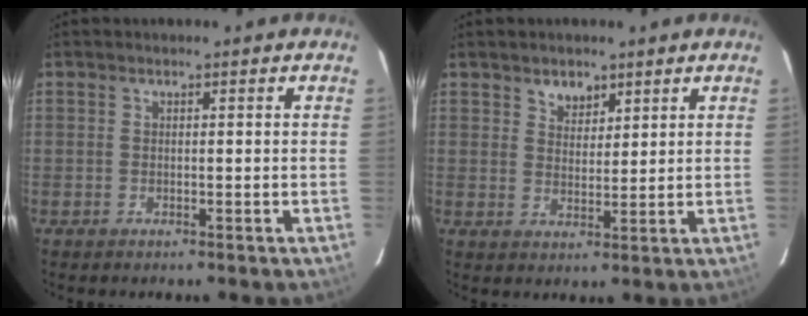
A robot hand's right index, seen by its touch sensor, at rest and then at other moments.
{"total": 3.7, "force": [2.6, 2.3, 1.4], "torque": [-0.016, 0.001, 0.044]}